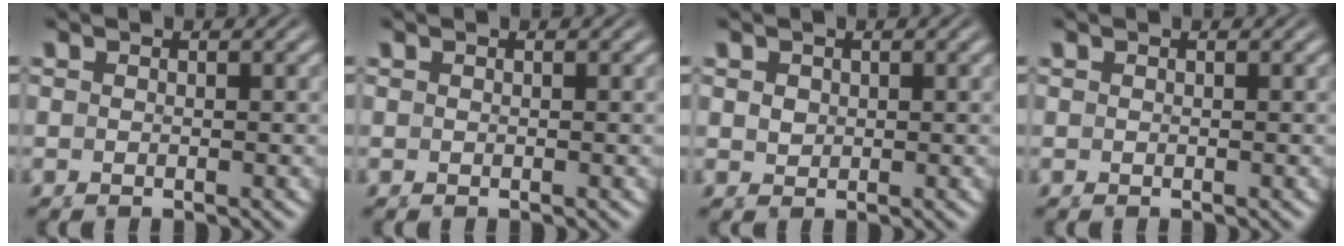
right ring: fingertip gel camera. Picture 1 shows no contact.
{"total": 0.0}
{"total": 0.8, "force": [0.8, 0.2, -0.1], "torque": [0.003, 0.000, 0.020]}
{"total": 0.0}